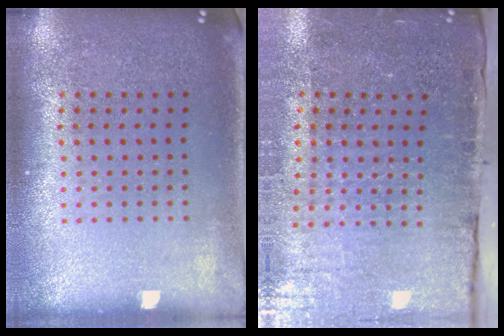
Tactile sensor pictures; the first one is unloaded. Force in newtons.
{"total": 4.3, "press": 3.7, "slide": 2.2}